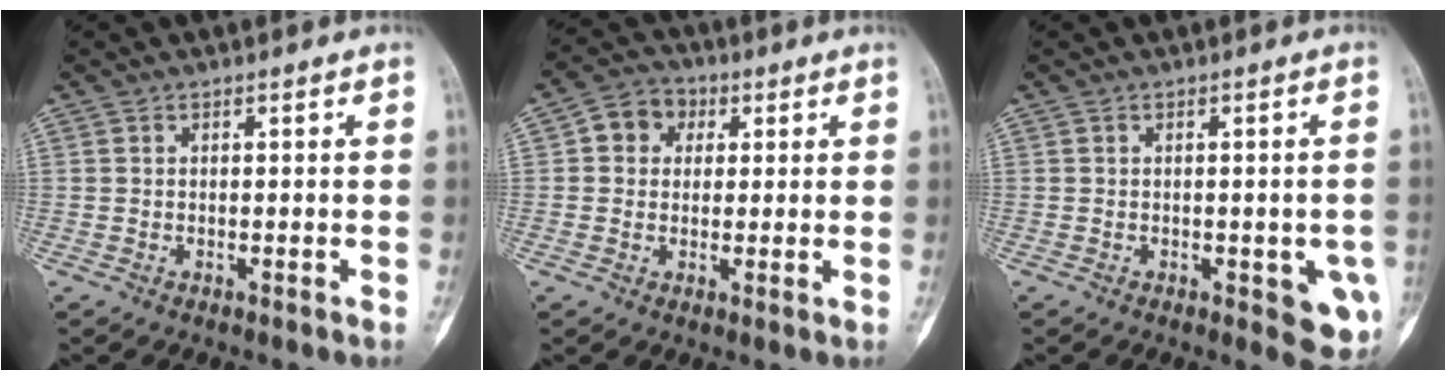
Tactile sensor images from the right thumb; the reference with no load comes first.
{"total": 6.3, "force": [1.5, 5.5, 2.7], "torque": [-0.015, 0.008, 0.015]}
{"total": 7.4, "force": [-2.2, 3.1, 6.3], "torque": [-0.043, -0.005, -0.021]}